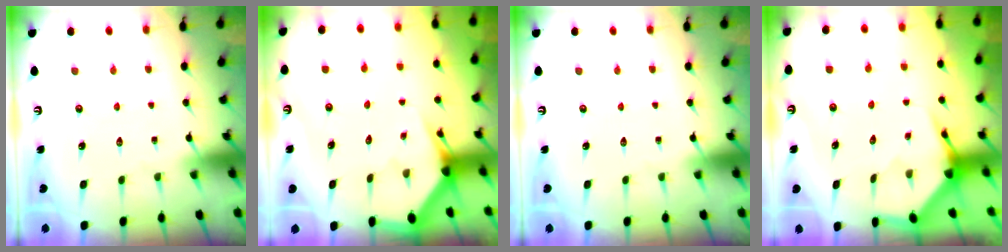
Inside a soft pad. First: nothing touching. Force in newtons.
{"total": 2.7, "press": 2.7, "slide": 0.1}
{"total": 0.0}
{"total": 3.8, "press": 3.8, "slide": 0.1}